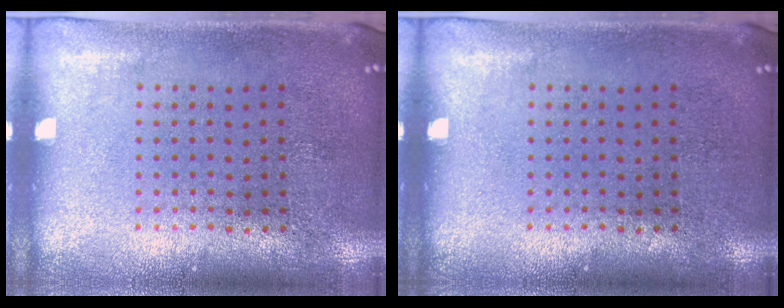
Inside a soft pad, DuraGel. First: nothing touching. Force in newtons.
{"total": 0.0}